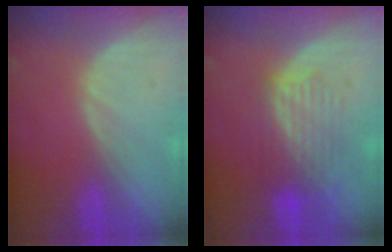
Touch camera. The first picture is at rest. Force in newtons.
{"total": 6.1, "press": 6.1, "slide": 0.6}